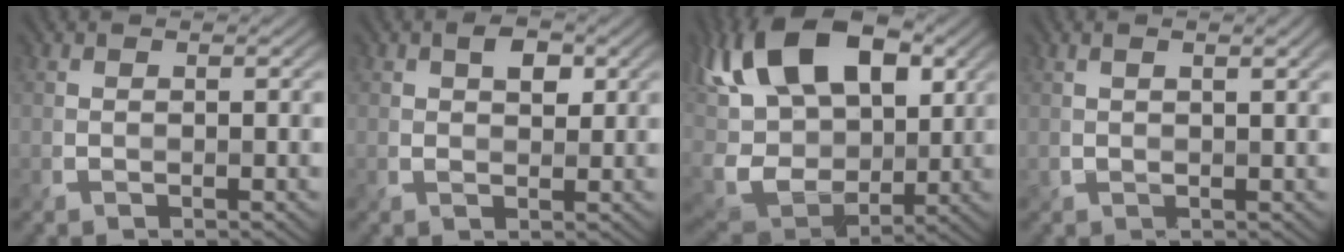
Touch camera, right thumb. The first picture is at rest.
{"total": 2.8, "force": [1.1, 1.7, 1.9], "torque": [-0.032, 0.002, 0.016]}
{"total": 18.1, "force": [5.5, 11.5, 12.9], "torque": [-0.290, 0.024, 0.094]}
{"total": 2.6, "force": [1.2, 0.4, 2.3], "torque": [-0.043, 0.005, 0.022]}